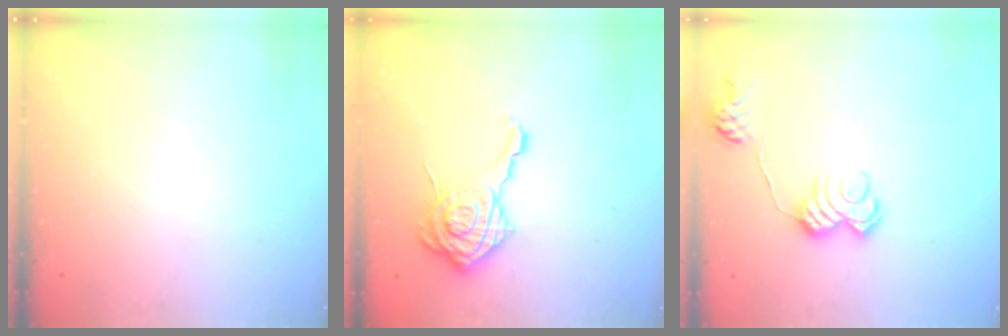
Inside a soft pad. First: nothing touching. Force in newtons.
{"total": 14.4, "press": 14.4, "slide": 0.9}
{"total": 11.4, "press": 11.4, "slide": 0.5}